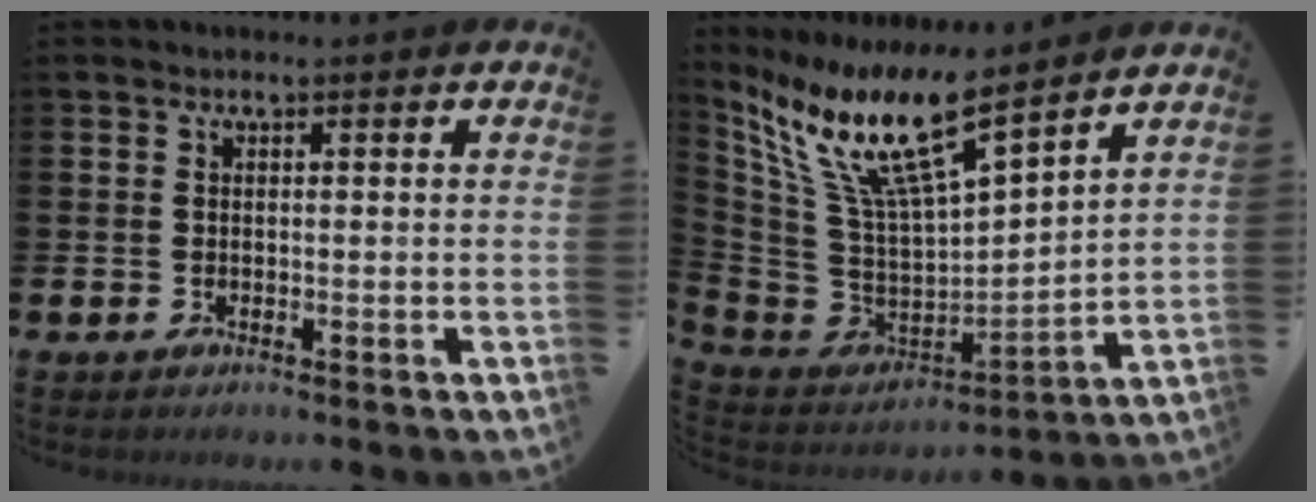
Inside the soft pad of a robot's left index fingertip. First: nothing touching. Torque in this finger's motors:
{"motor_torque": [2.14, 0.00, 0.96, 0.21]}